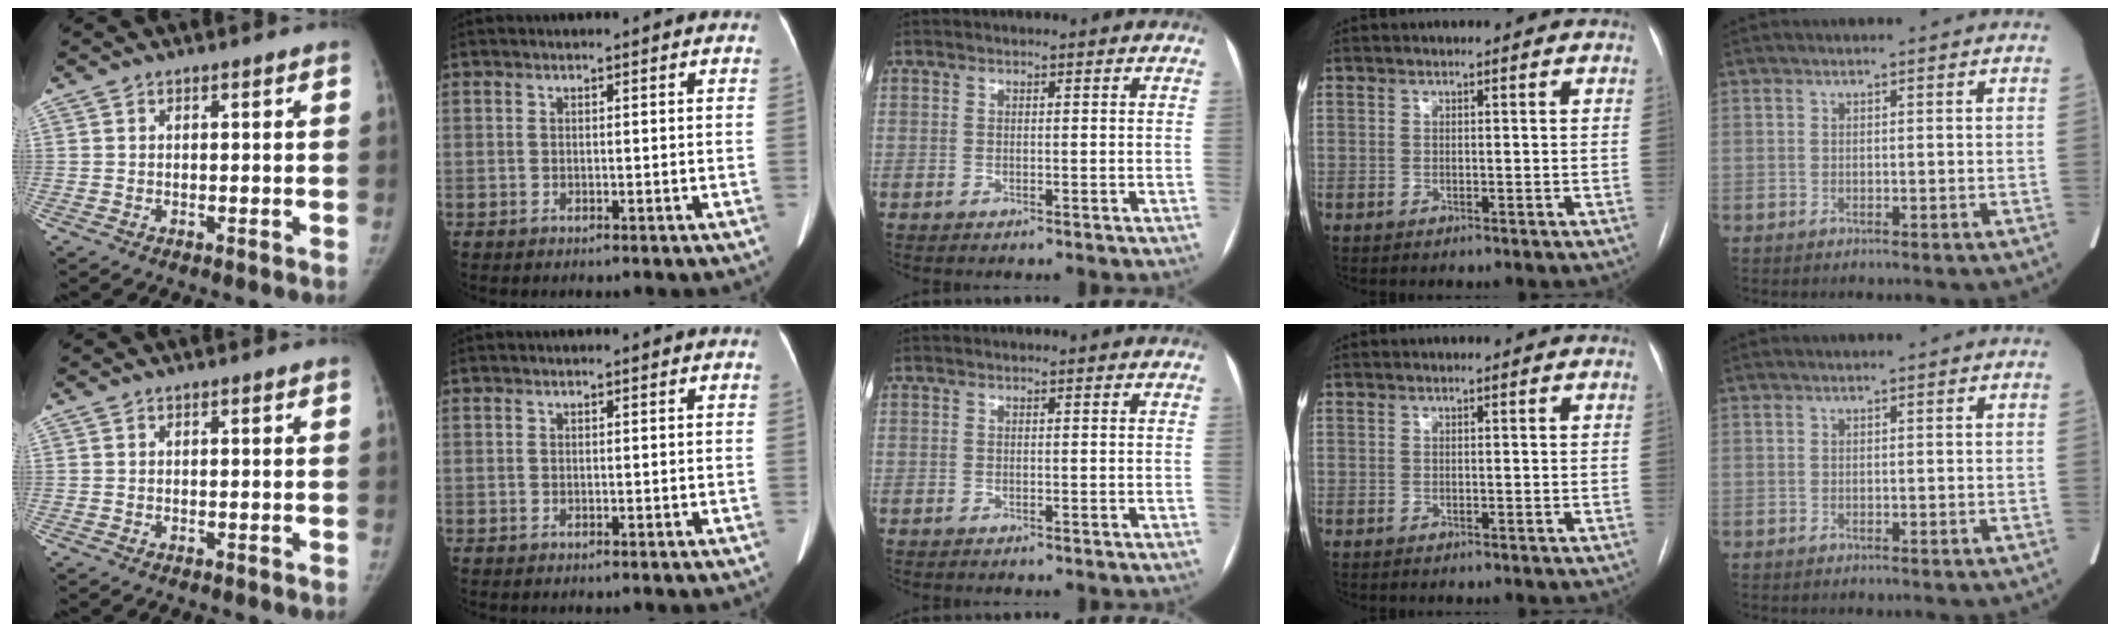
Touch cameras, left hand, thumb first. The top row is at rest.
{}